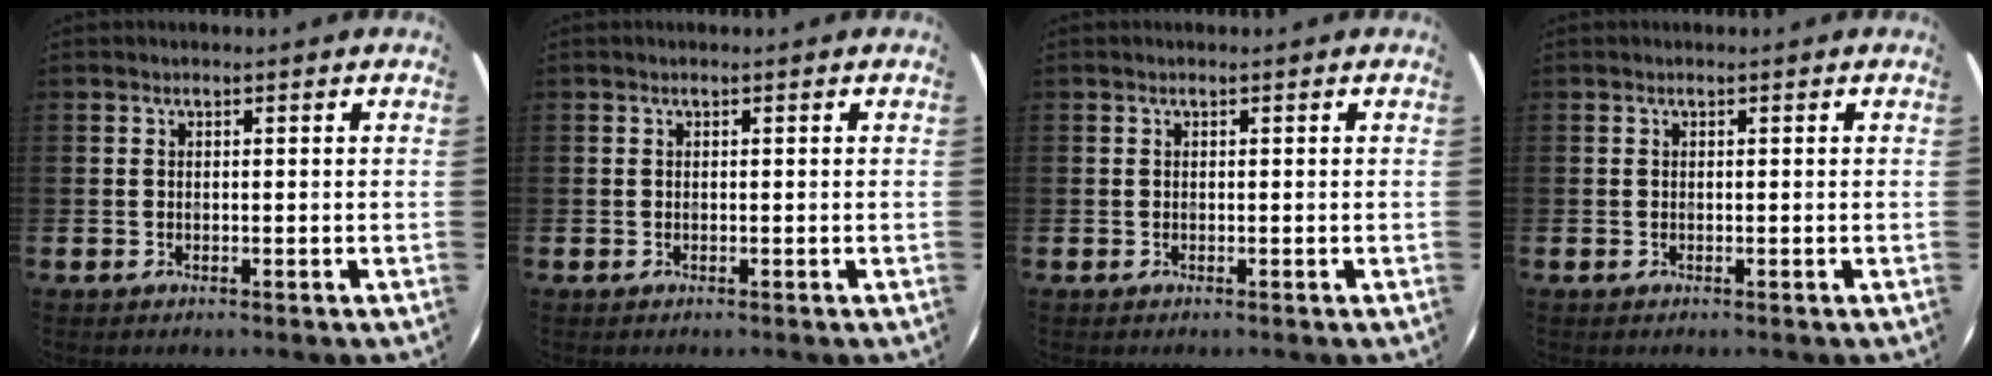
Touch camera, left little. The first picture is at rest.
{"total": 0.0}
{"total": 0.0}
{"total": 0.0}